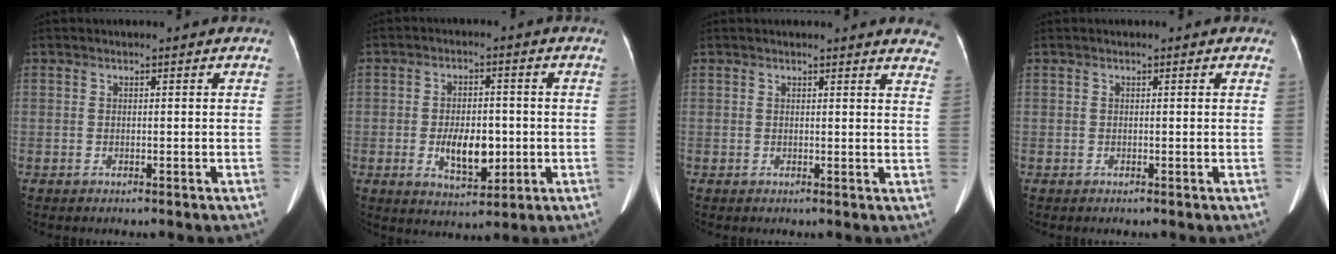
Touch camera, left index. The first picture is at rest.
{"total": 7.4, "force": [-1.5, 3.6, 6.2], "torque": [-0.113, -0.003, -0.018]}
{"total": 10.1, "force": [9.7, 1.8, 2.3], "torque": [0.008, -0.032, 0.069]}
{"total": 0.9, "force": [0.9, 0.1, 0.3], "torque": [-0.009, 0.008, 0.002]}